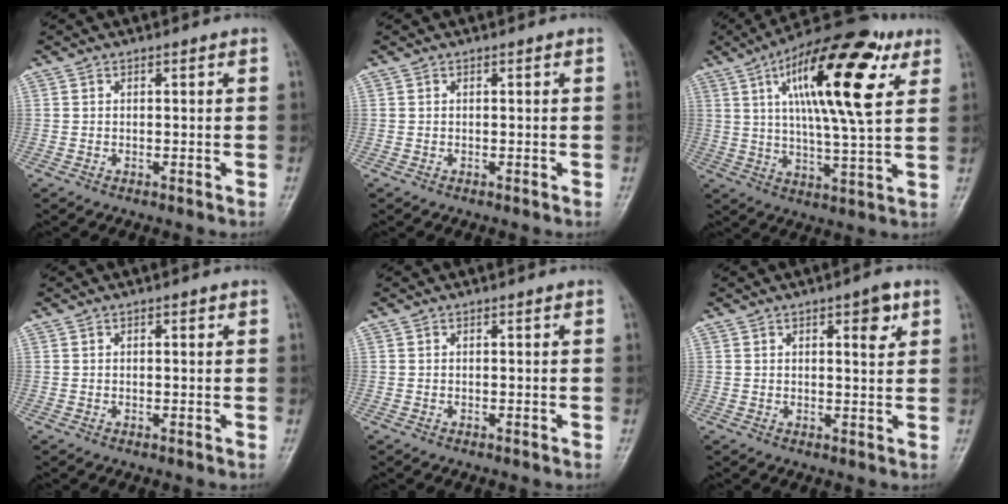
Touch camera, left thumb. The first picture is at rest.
{"total": 0.0}
{"total": 22.3, "force": [8.6, 6.8, 19.4], "torque": [-0.292, -0.013, 0.131]}
{"total": 0.8, "force": [0.3, 0.3, 0.7], "torque": [-0.007, 0.002, 0.004]}
{"total": 0.0}
{"total": 4.5, "force": [2.1, 1.5, 3.6], "torque": [-0.040, -0.009, 0.029]}